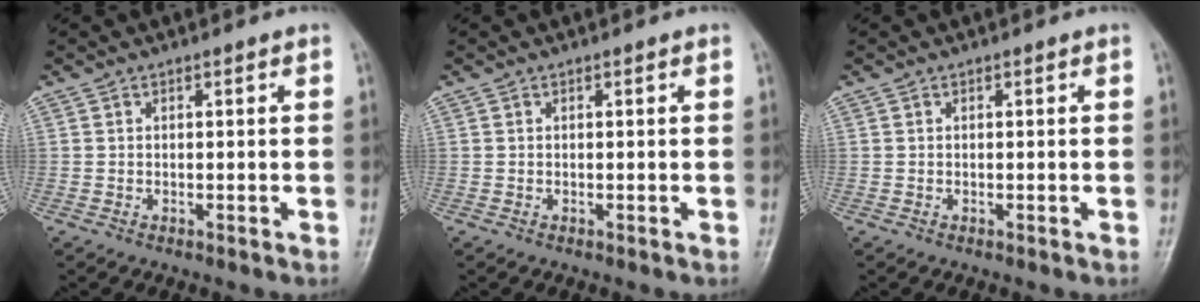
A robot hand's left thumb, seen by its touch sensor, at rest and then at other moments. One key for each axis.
{"total": 0.0}
{"total": 0.0}